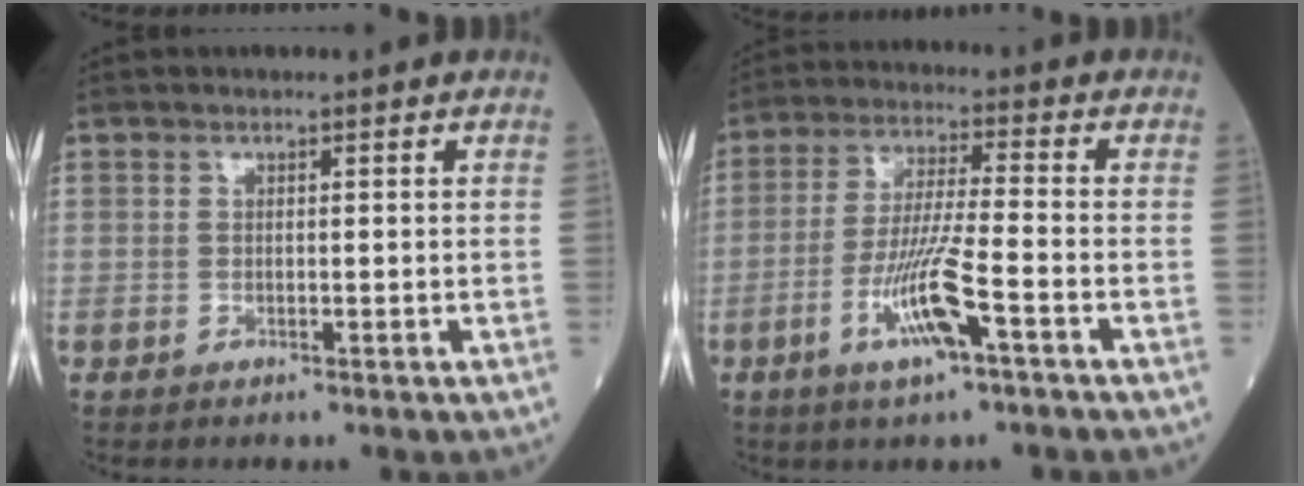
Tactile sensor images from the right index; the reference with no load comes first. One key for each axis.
{"total": 9.4, "fx": -4.1, "fy": 0.3, "fz": 8.5, "tx": -0.167, "ty": -0.009, "tz": -0.078}